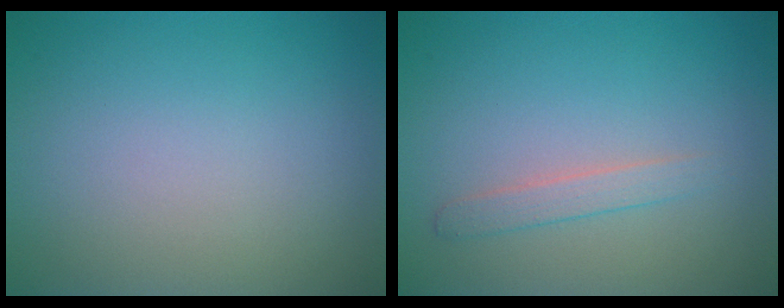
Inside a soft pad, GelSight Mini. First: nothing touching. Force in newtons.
{"total": 1.4, "press": 1.4, "slide": 0.1}